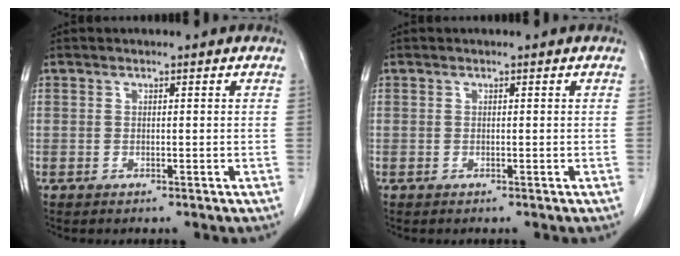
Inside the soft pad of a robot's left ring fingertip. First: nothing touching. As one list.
[{"total": 0.0}]